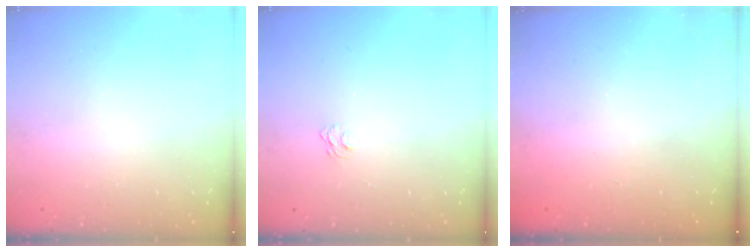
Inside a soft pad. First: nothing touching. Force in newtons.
{"total": 3.5, "press": 3.5, "slide": 0.3}
{"total": 2.5, "press": 2.4, "slide": 0.8}